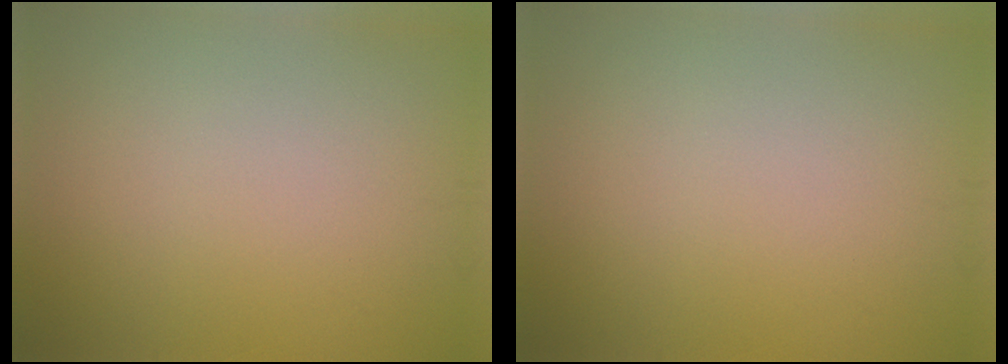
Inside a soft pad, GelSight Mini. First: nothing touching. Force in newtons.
{"total": 0.0}